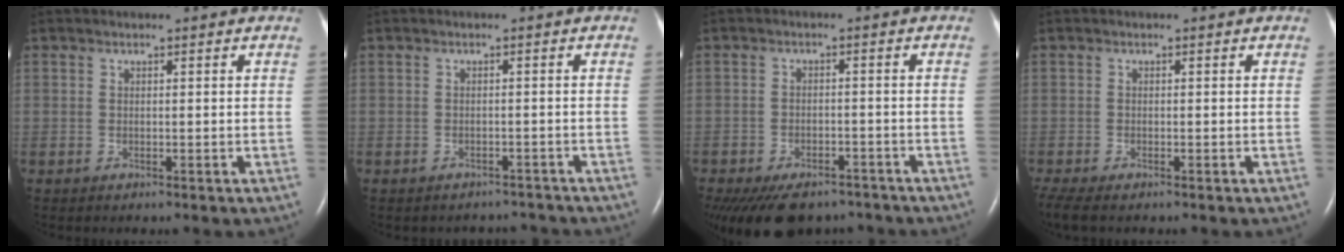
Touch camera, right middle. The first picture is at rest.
{"total": 3.5, "force": [-3.2, 1.5, -0.3], "torque": [0.005, 0.009, -0.038]}
{"total": 13.5, "force": [-10.4, 6.6, 5.6], "torque": [-0.125, -0.011, -0.140]}
{"total": 5.1, "force": [-4.2, 0.8, 2.7], "torque": [-0.059, -0.015, -0.075]}